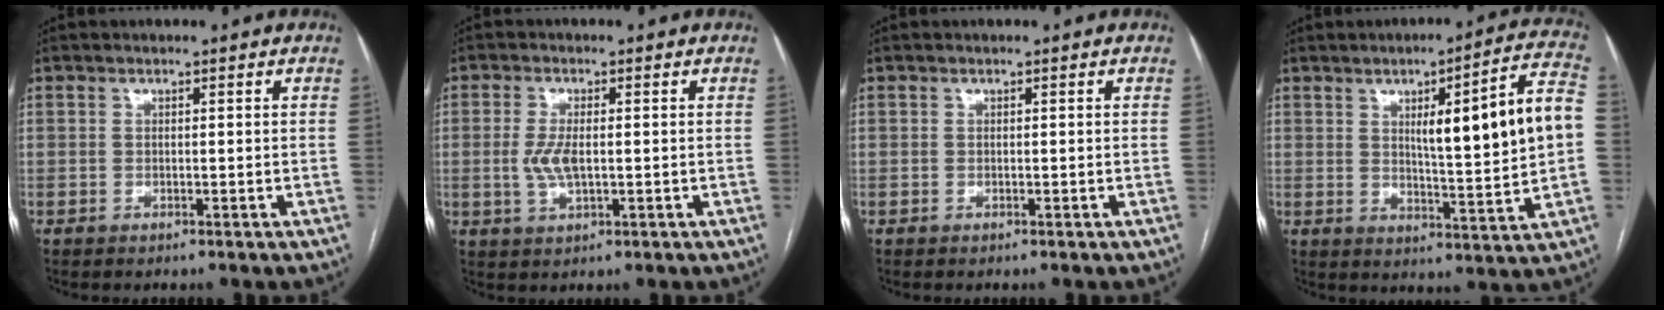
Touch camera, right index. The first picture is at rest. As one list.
[{"total": 4.4, "force": [-0.2, 1.5, 4.1], "torque": [-0.093, -0.003, -0.001]}, {"total": 0.0}, {"total": 15.6, "force": [2.1, 0.8, 15.5], "torque": [-0.217, 0.016, 0.034]}]